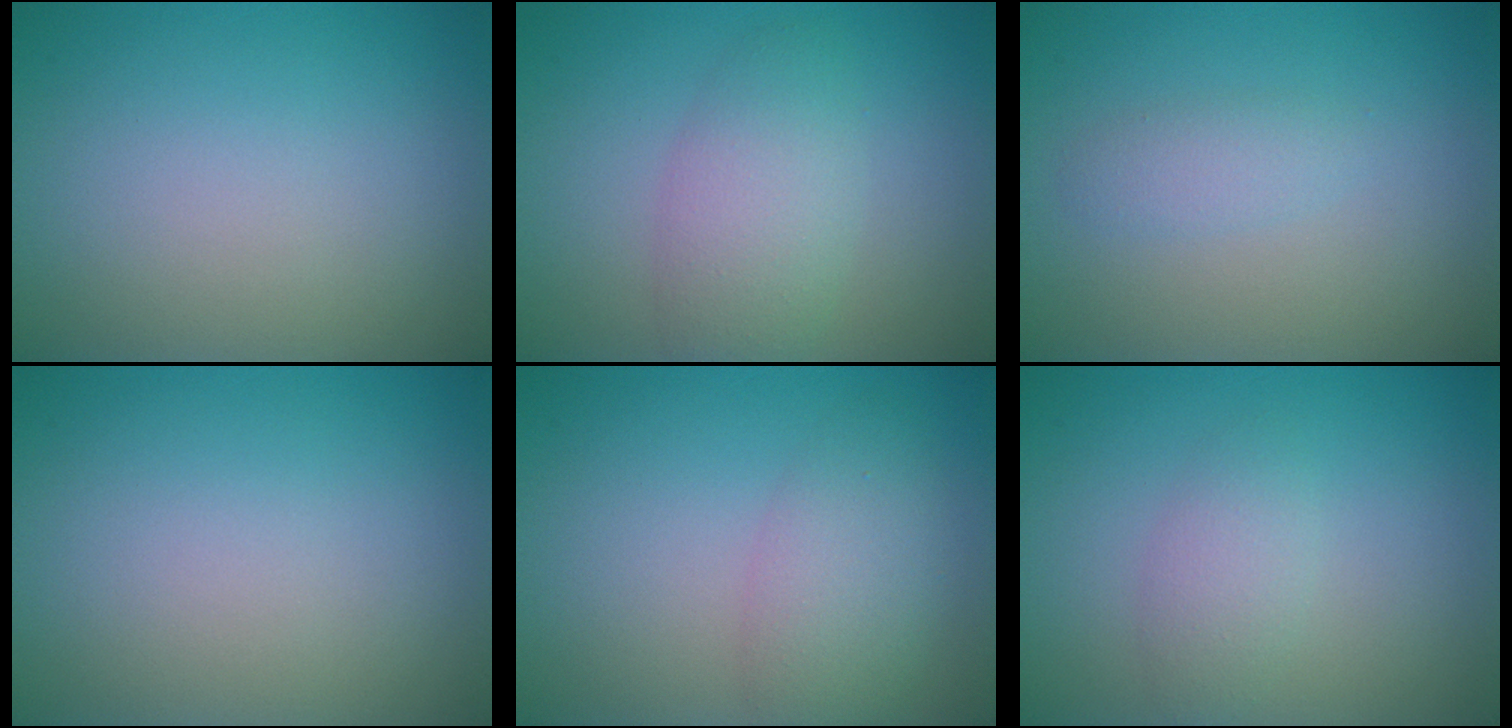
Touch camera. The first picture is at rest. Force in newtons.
{"total": 3.8, "press": 3.8, "slide": 0.1}
{"total": 1.3, "press": 1.3, "slide": 0.0}
{"total": 0.0}
{"total": 3.4, "press": 3.4, "slide": 0.1}
{"total": 1.9, "press": 1.9, "slide": 0.1}